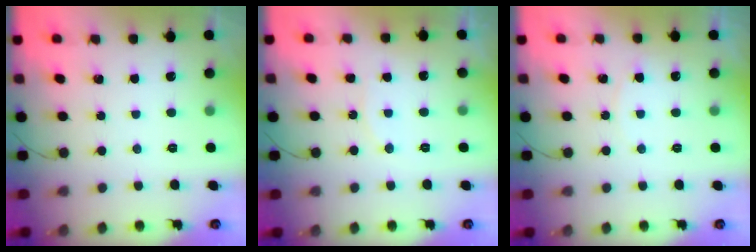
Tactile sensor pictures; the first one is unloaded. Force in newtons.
{"total": 6.5, "press": 6.2, "slide": 2.1}
{"total": 2.7, "press": 2.7, "slide": 0.3}